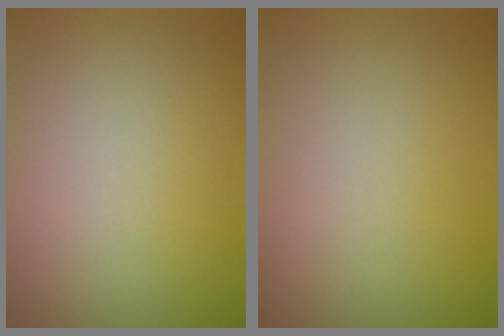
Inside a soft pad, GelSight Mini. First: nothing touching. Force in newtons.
{"total": 0.0}